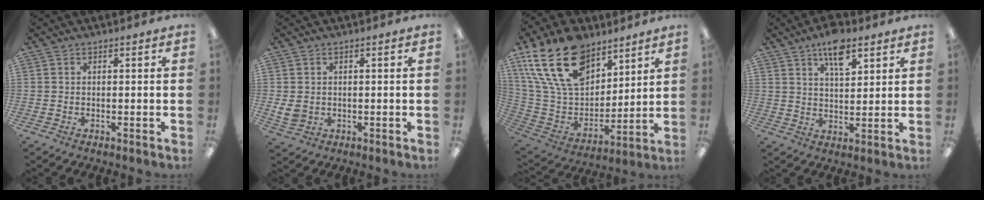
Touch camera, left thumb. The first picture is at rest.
{"total": 3.7, "force": [0.3, 3.0, 2.1], "torque": [-0.038, -0.001, 0.005]}
{"total": 23.7, "force": [13.7, 14.2, 13.2], "torque": [-0.264, -0.062, 0.254]}
{"total": 9.1, "force": [5.7, 4.0, 5.8], "torque": [-0.087, -0.023, 0.095]}